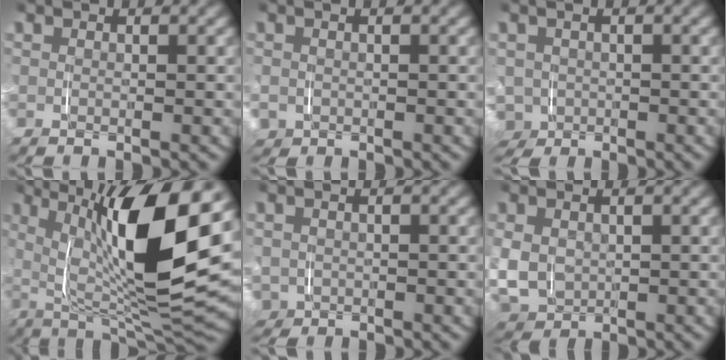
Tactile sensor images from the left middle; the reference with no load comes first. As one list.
[{"total": 2.0, "force": [-0.9, 1.7, 0.4], "torque": [-0.027, -0.014, -0.013]}, {"total": 6.2, "force": [-2.0, 5.5, 1.9], "torque": [-0.074, -0.039, -0.026]}, {"total": 14.2, "force": [2.8, 4.7, 13.1], "torque": [-0.195, 0.016, 0.039]}, {"total": 3.5, "force": [-1.2, 3.1, 1.1], "torque": [-0.045, -0.024, -0.014]}, {"total": 7.5, "force": [-0.8, 6.7, 3.2], "torque": [-0.116, -0.034, -0.005]}]